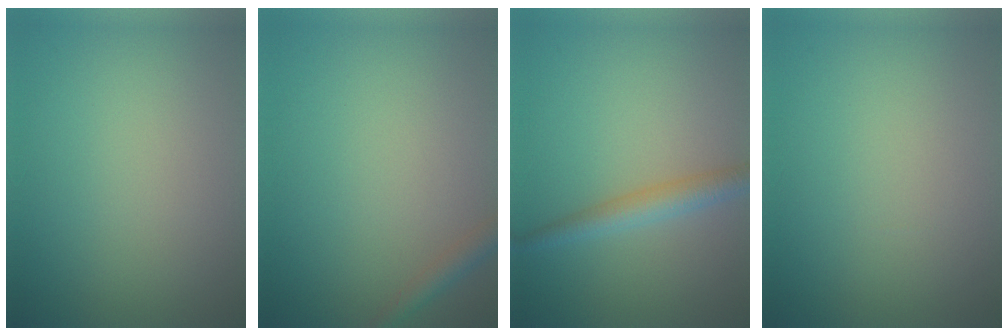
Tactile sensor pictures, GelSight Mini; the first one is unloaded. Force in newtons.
{"total": 1.6, "press": 1.6, "slide": 0.1}
{"total": 2.6, "press": 2.6, "slide": 0.1}
{"total": 0.0}